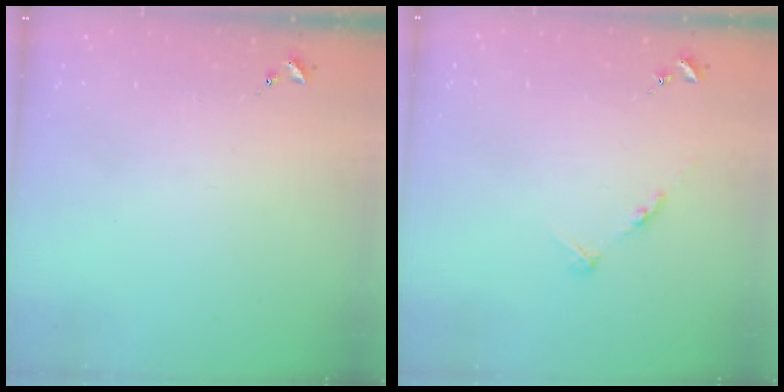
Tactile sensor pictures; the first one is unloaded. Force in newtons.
{"total": 5.8, "press": 5.8, "slide": 0.6}